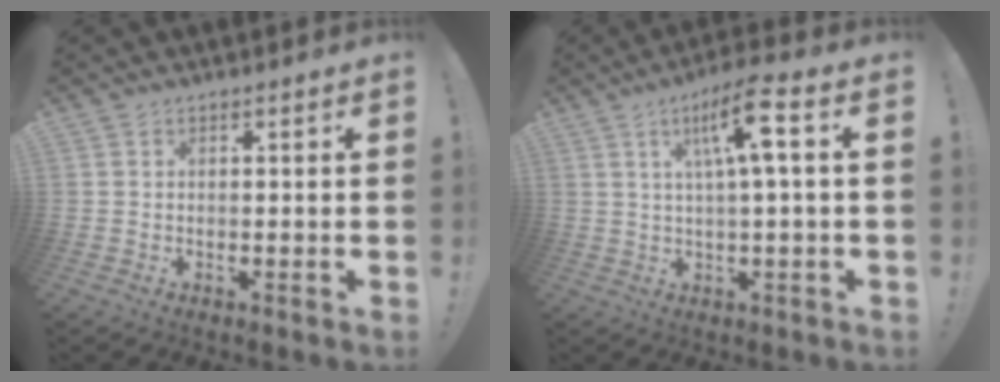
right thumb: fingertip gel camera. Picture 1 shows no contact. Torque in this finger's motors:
{"motor_torque": [1.05, 1.07, 0.15, 0.22, 0.23]}